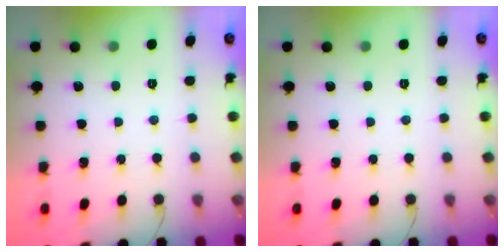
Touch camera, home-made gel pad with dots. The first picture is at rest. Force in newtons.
{"total": 0.0}